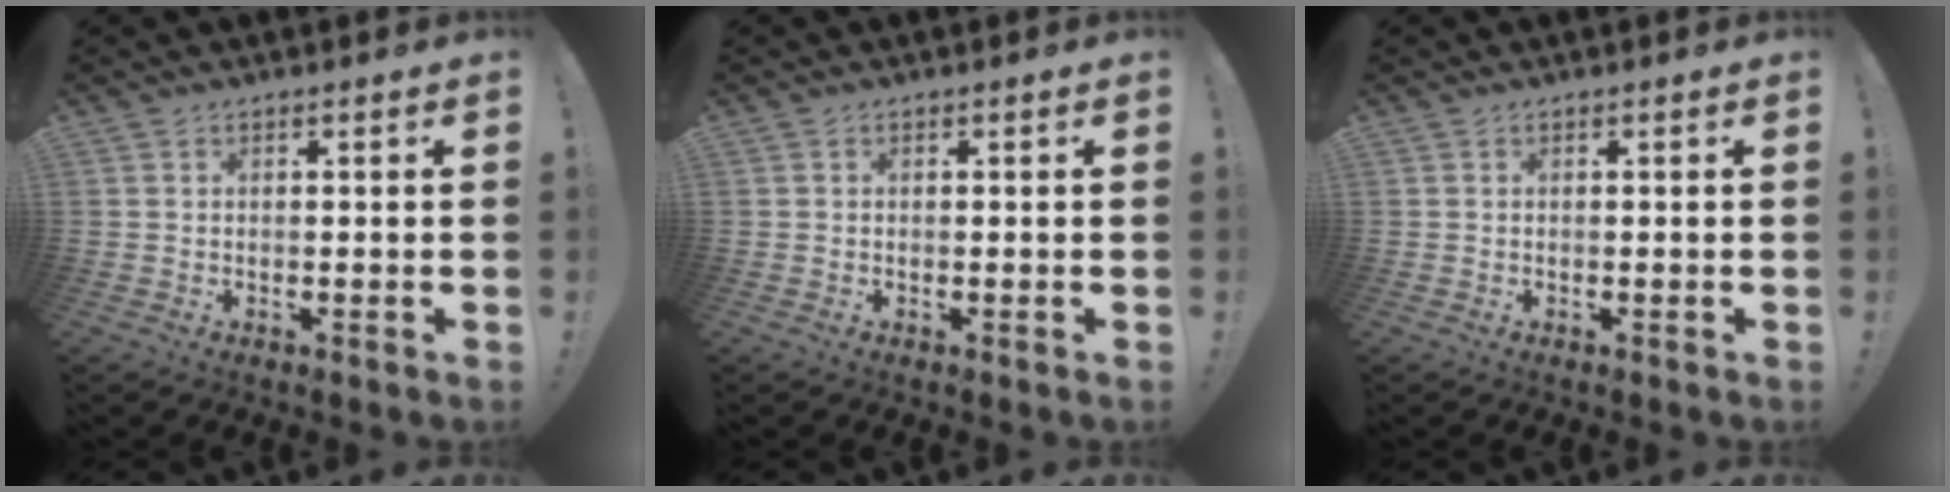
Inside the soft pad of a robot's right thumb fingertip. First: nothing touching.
{"total": 0.0}
{"total": 0.0}